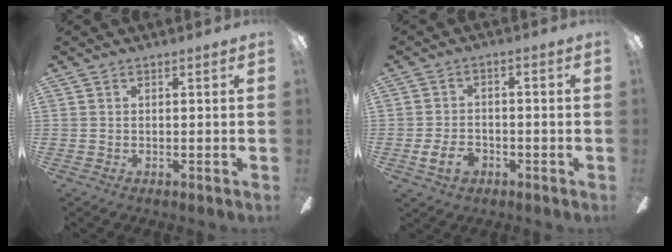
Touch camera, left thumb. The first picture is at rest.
{"total": 5.9, "force": [-2.4, 4.0, 3.7], "torque": [-0.074, 0.013, -0.044]}